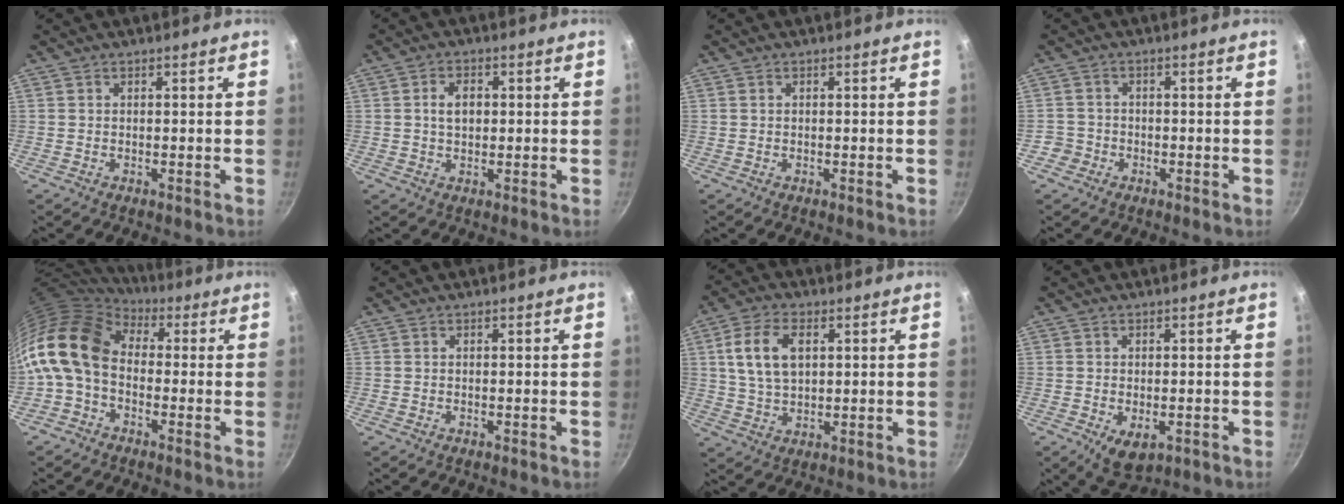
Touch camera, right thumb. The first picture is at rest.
{"total": 4.2, "force": [0.5, 2.8, 3.0], "torque": [-0.037, 0.006, 0.007]}
{"total": 0.0}
{"total": 3.0, "force": [-1.6, 2.5, 0.3], "torque": [0.007, 0.025, -0.029]}
{"total": 13.8, "force": [0.1, 9.9, 9.7], "torque": [-0.179, 0.026, -0.021]}
{"total": 0.0}
{"total": 9.7, "force": [2.5, 5.8, 7.4], "torque": [-0.132, 0.000, 0.047]}
{"total": 5.2, "force": [-1.5, 3.2, 3.9], "torque": [-0.053, -0.009, -0.014]}